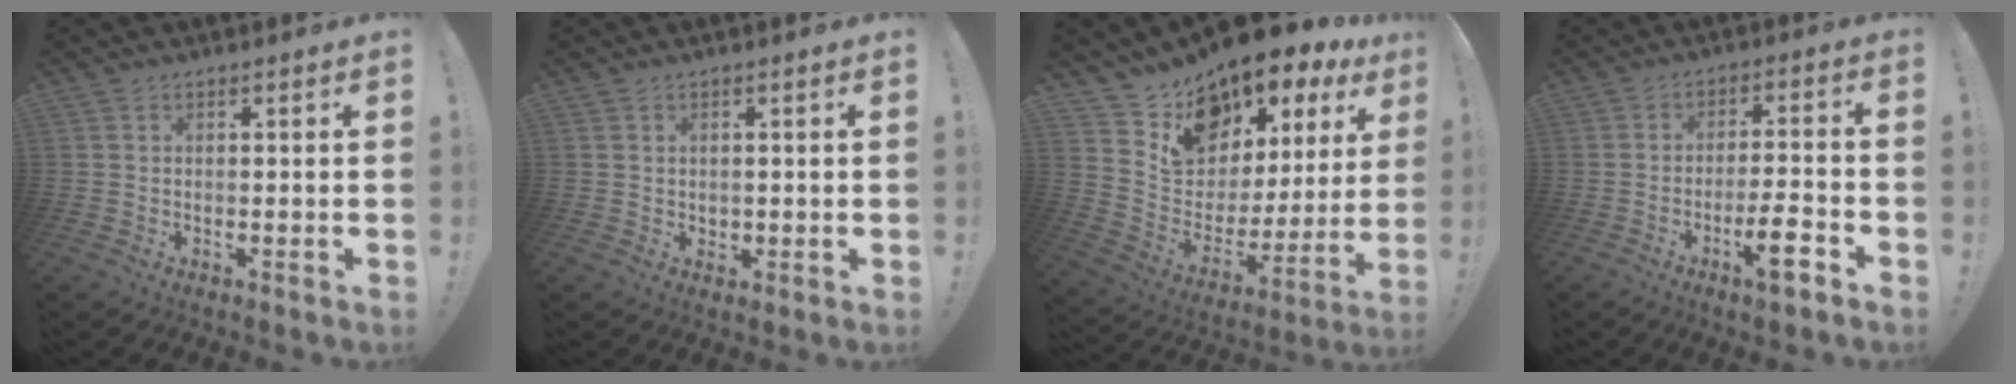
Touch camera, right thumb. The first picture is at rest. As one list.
[{"total": 1.3, "force": [0.6, 1.2, 0.1], "torque": [0.001, 0.001, 0.010]}, {"total": 12.1, "force": [10.5, 5.4, 3.0], "torque": [-0.050, -0.103, 0.189]}, {"total": 9.0, "force": [-4.6, 1.6, 7.5], "torque": [-0.112, 0.018, -0.081]}]